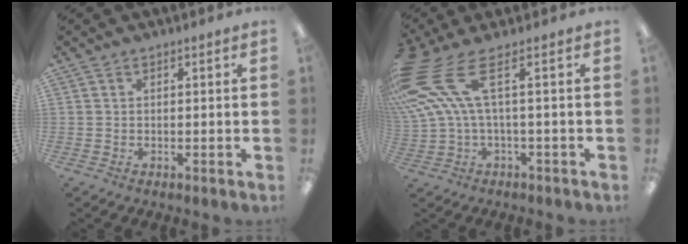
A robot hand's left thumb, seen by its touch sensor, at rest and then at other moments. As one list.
[{"total": 14.3, "force": [4.4, 5.9, 12.3], "torque": [-0.277, -0.026, 0.073]}]